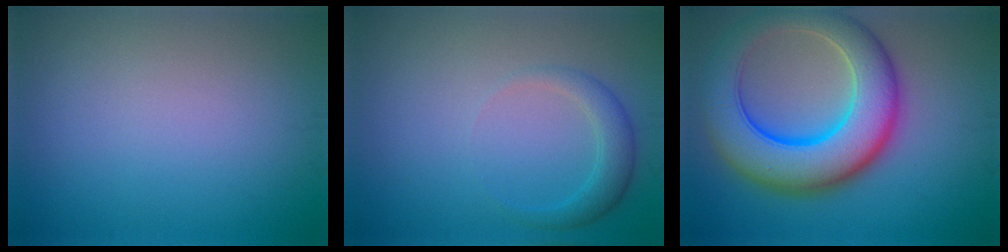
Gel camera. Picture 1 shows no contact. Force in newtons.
{"total": 2.2, "press": 2.2, "slide": 0.2}
{"total": 10.9, "press": 10.9, "slide": 0.2}